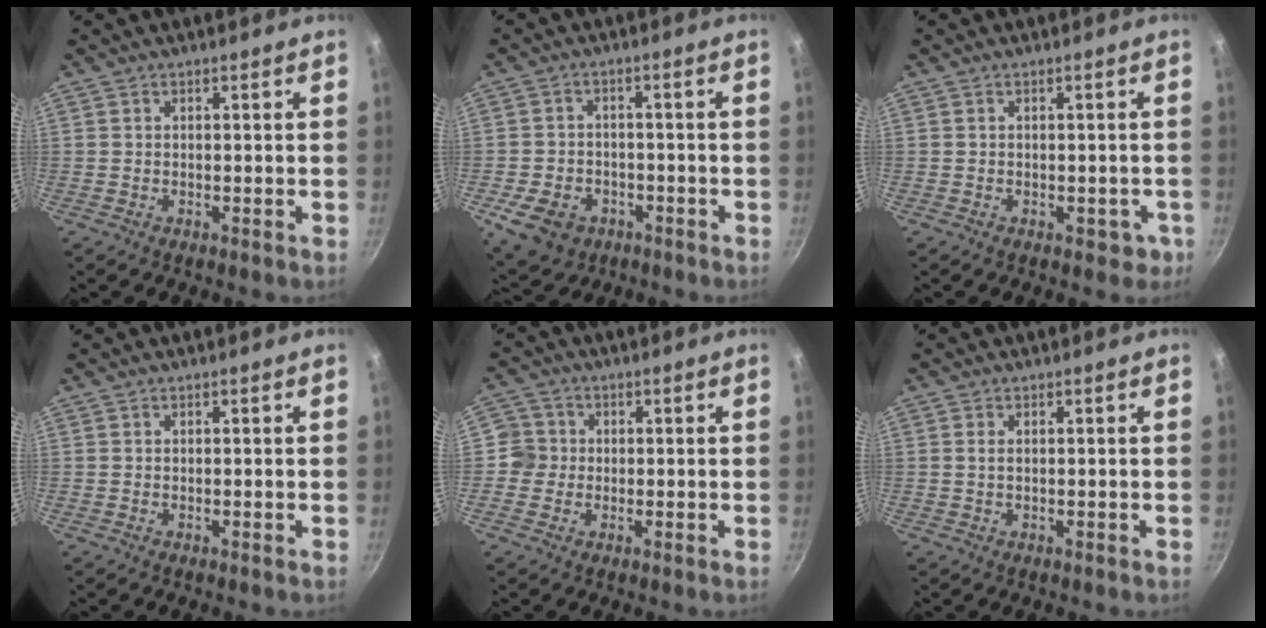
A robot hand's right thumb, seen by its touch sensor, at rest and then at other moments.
{"total": 9.2, "force": [-4.1, 7.0, 4.2], "torque": [-0.072, 0.020, -0.058]}
{"total": 2.5, "force": [-1.1, 1.7, 1.4], "torque": [0.003, 0.010, -0.010]}
{"total": 0.0}
{"total": 4.3, "force": [-0.2, 4.3, 0.5], "torque": [0.018, 0.010, -0.013]}
{"total": 0.9, "force": [0.2, 0.4, 0.7], "torque": [-0.017, 0.001, 0.005]}